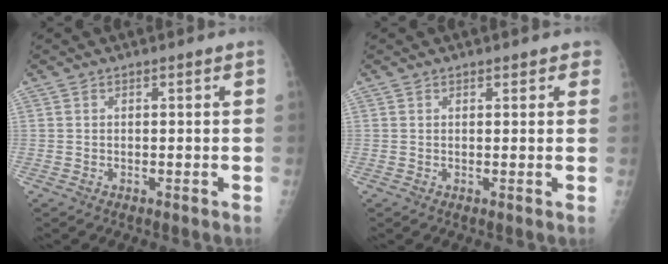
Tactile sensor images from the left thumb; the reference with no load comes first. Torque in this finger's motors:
{"motor_torque": [-0.19, 0.03, -0.16, 0.26, -0.04]}